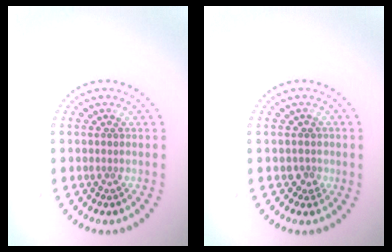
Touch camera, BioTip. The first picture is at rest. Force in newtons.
{"total": 1.3, "press": 1.1, "slide": 0.7}